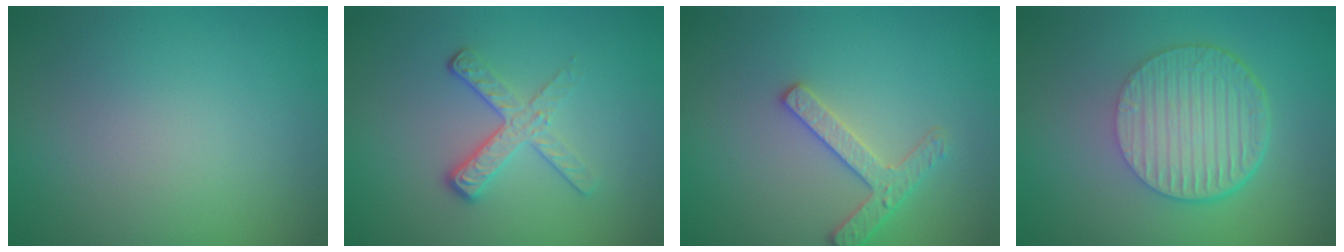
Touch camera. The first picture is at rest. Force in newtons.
{"total": 3.4, "press": 2.4, "slide": 2.4}
{"total": 2.5, "press": 2.4, "slide": 0.4}
{"total": 6.4, "press": 4.3, "slide": 4.7}